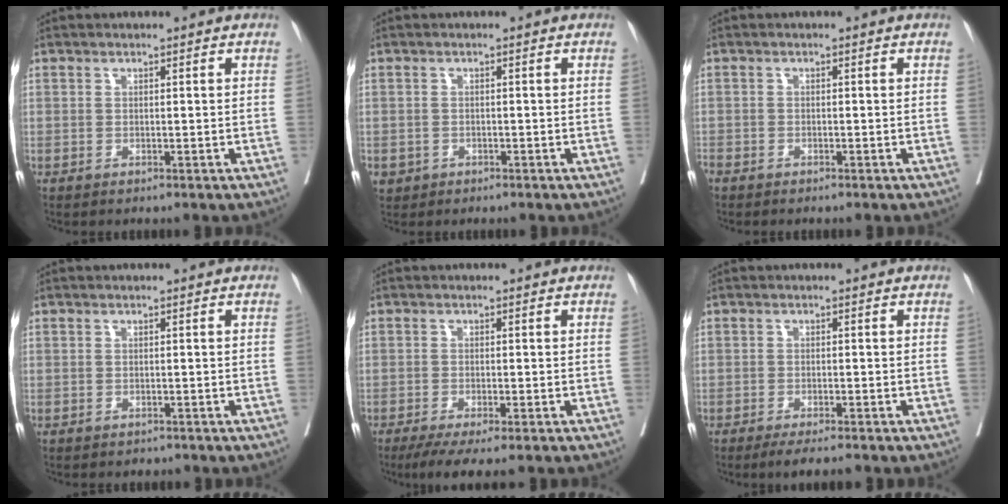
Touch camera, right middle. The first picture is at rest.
{"total": 1.8, "force": [-0.9, 1.6, 0.2], "torque": [-0.002, 0.005, -0.011]}
{"total": 1.9, "force": [-1.7, 0.4, 0.7], "torque": [-0.015, -0.003, -0.033]}
{"total": 1.2, "force": [-1.0, 0.6, 0.1], "torque": [-0.005, 0.000, -0.016]}
{"total": 5.7, "force": [-4.1, 0.6, 3.9], "torque": [-0.054, -0.014, -0.065]}
{"total": 3.8, "force": [-3.1, 0.3, 2.2], "torque": [-0.026, -0.006, -0.047]}